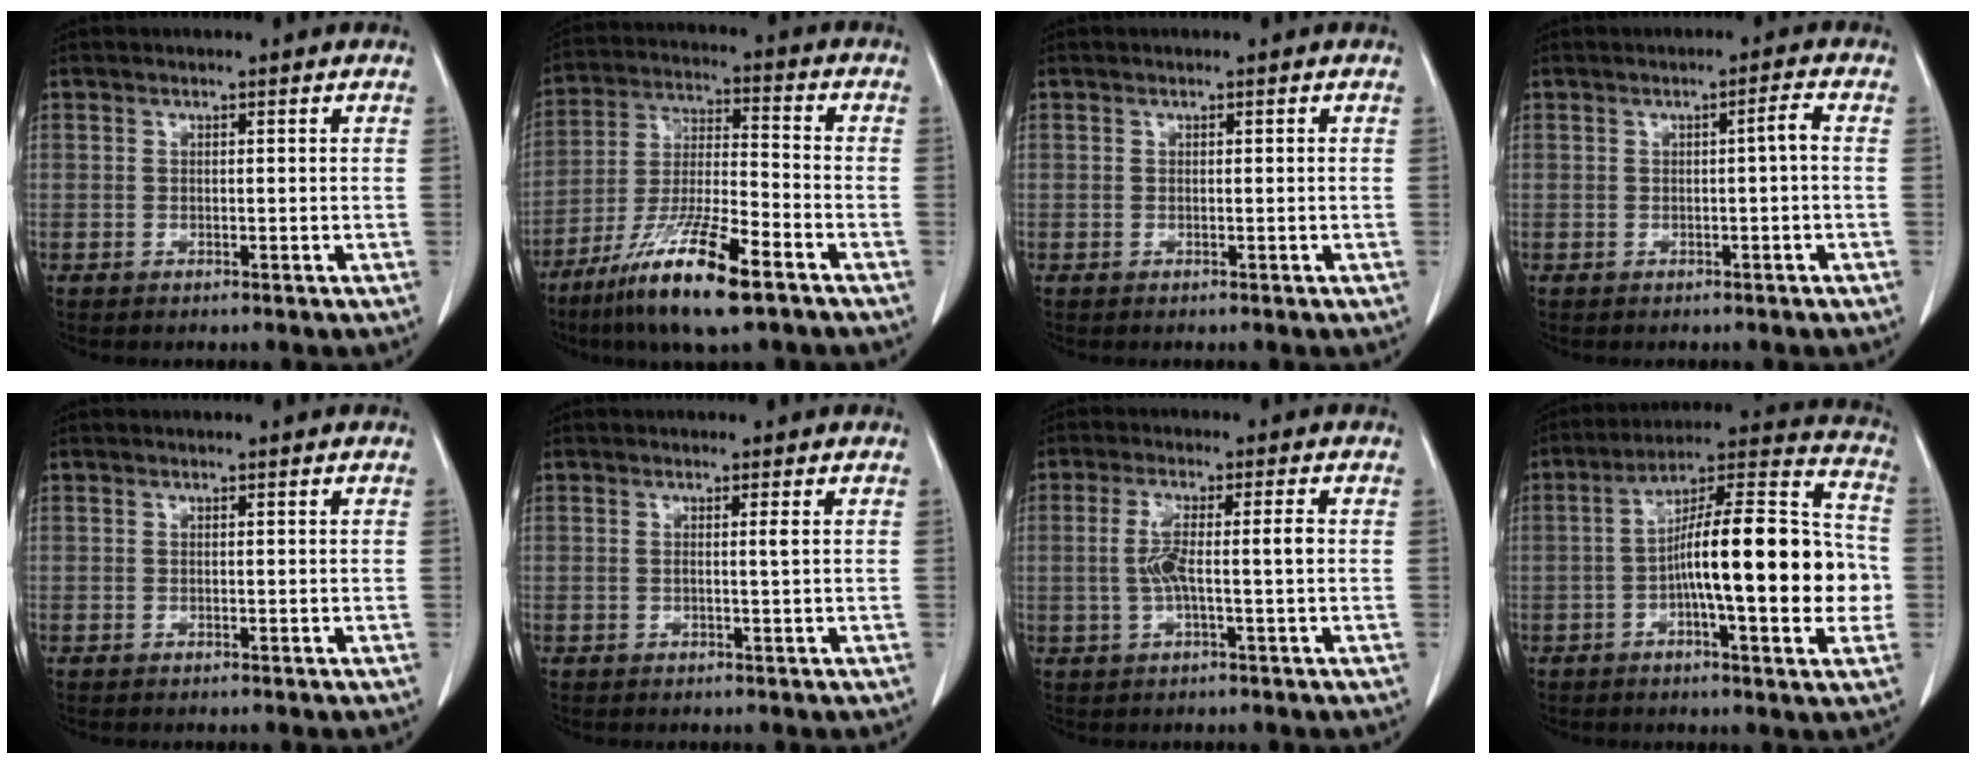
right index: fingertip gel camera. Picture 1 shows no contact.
{"total": 14.9, "force": [-9.2, 1.9, 11.6], "torque": [-0.232, -0.032, -0.168]}
{"total": 0.0}
{"total": 1.7, "force": [-0.2, -0.2, 1.7], "torque": [-0.025, 0.003, -0.004]}
{"total": 0.0}
{"total": 1.0, "force": [0.2, -0.3, 0.9], "torque": [-0.019, -0.001, 0.002]}
{"total": 5.5, "force": [-0.2, 0.4, 5.5], "torque": [-0.112, 0.009, -0.004]}
{"total": 20.0, "force": [-2.6, 3.5, 19.5], "torque": [-0.304, 0.025, -0.044]}